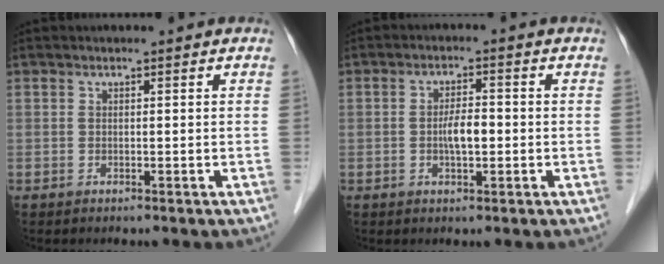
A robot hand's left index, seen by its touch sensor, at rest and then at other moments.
{"total": 3.5, "force": [-0.7, 1.1, 3.3], "torque": [-0.061, -0.001, -0.013]}